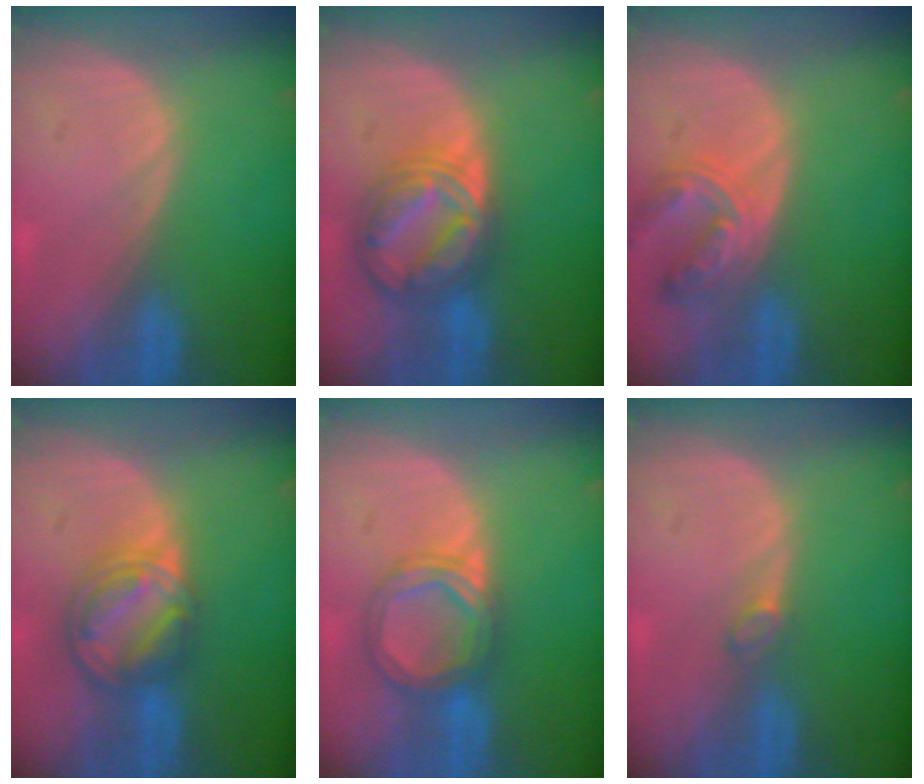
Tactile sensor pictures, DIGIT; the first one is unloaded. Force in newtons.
{"total": 8.6, "press": 8.5, "slide": 0.6}
{"total": 7.1, "press": 6.4, "slide": 3.2}
{"total": 8.1, "press": 6.9, "slide": 4.1}
{"total": 5.8, "press": 5.8, "slide": 0.2}
{"total": 1.2, "press": 1.1, "slide": 0.2}